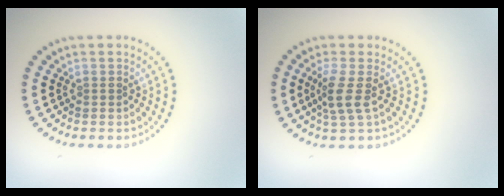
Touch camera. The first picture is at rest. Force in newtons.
{"total": 2.5, "press": 1.9, "slide": 1.6}